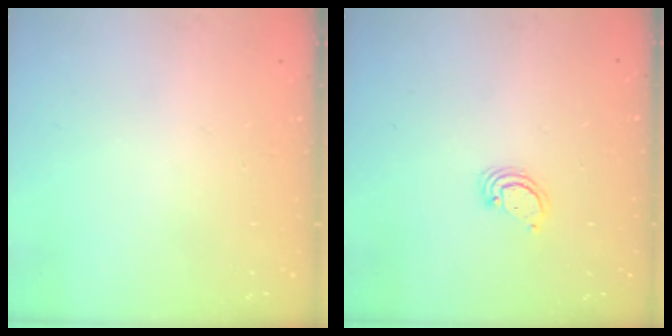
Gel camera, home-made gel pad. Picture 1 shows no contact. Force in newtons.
{"total": 2.3, "press": 2.3, "slide": 0.1}